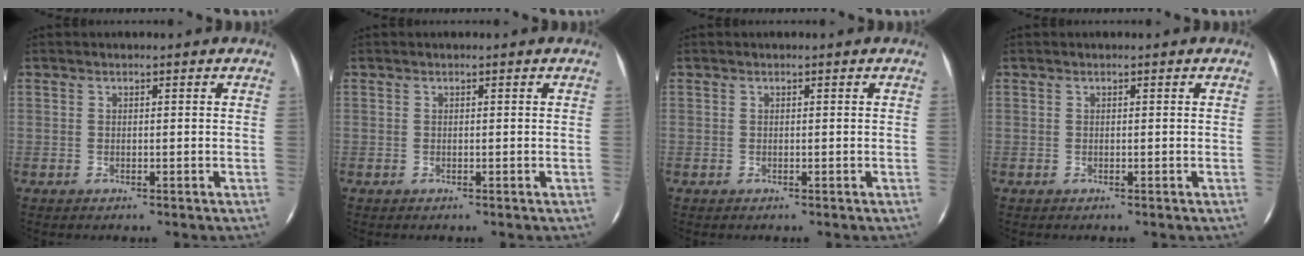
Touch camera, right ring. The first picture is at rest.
{"total": 0.0}
{"total": 0.0}
{"total": 0.0}